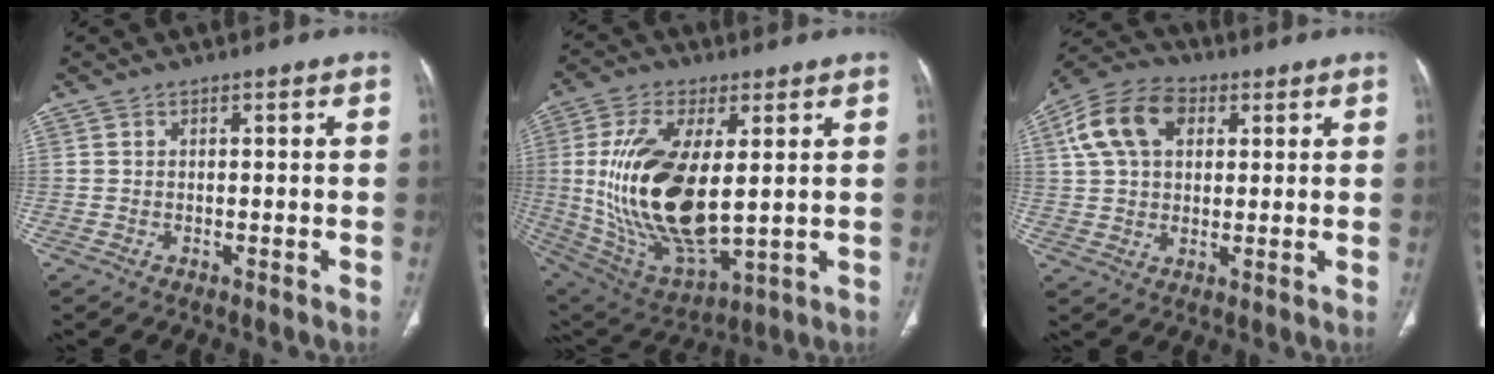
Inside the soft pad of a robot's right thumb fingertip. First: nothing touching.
{"total": 22.1, "force": [1.9, 10.4, 19.4], "torque": [-0.383, -0.022, 0.053]}
{"total": 12.7, "force": [4.2, 8.4, 8.5], "torque": [-0.153, 0.016, 0.070]}